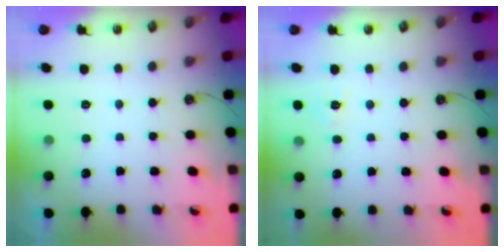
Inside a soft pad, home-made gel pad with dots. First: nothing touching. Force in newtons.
{"total": 7.0, "press": 6.9, "slide": 0.7}